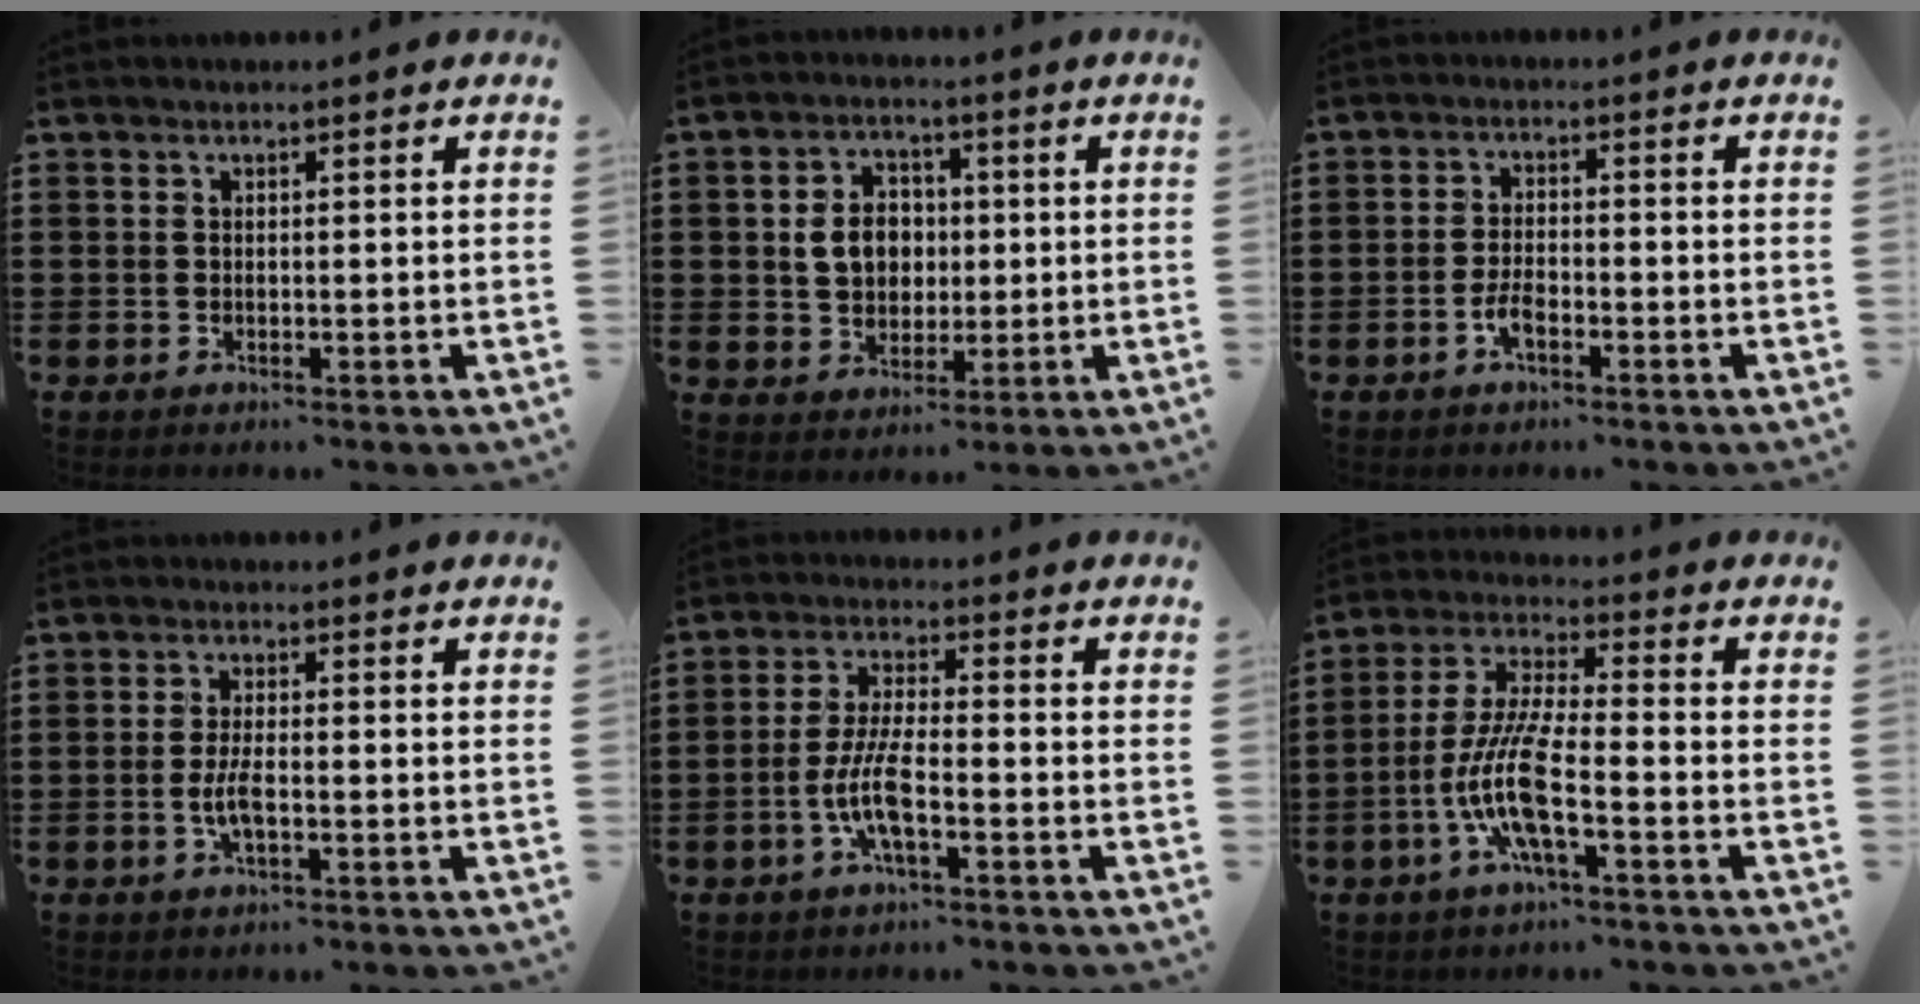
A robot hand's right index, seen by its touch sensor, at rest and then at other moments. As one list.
[{"total": 6.5, "force": [0.4, 5.3, 3.7], "torque": [-0.086, 0.012, 0.001]}, {"total": 2.8, "force": [-1.4, 1.0, 2.2], "torque": [-0.054, -0.003, -0.029]}, {"total": 3.5, "force": [-0.8, 0.9, 3.2], "torque": [-0.072, -0.003, -0.020]}, {"total": 7.1, "force": [-2.5, 1.6, 6.5], "torque": [-0.148, -0.014, -0.053]}, {"total": 9.6, "force": [-3.7, 1.6, 8.8], "torque": [-0.198, -0.014, -0.076]}]